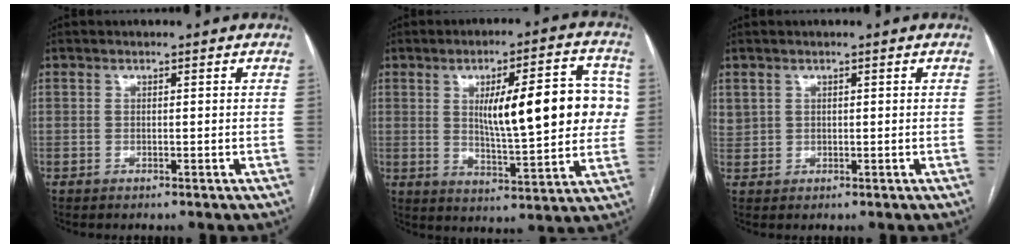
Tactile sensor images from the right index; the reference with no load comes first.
{"total": 16.3, "force": [2.4, 3.6, 15.7], "torque": [-0.217, 0.023, 0.040]}
{"total": 2.0, "force": [1.2, 1.6, 0.3], "torque": [0.004, 0.006, 0.022]}